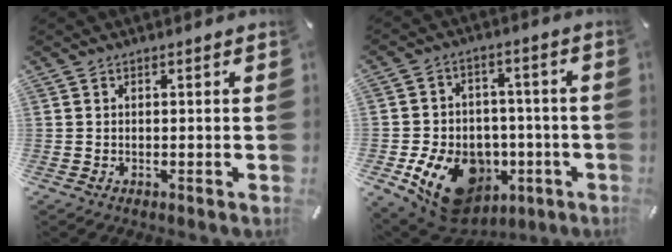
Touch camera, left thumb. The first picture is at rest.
{"total": 17.4, "force": [-6.5, 12.6, 10.1], "torque": [-0.154, 0.036, -0.092]}